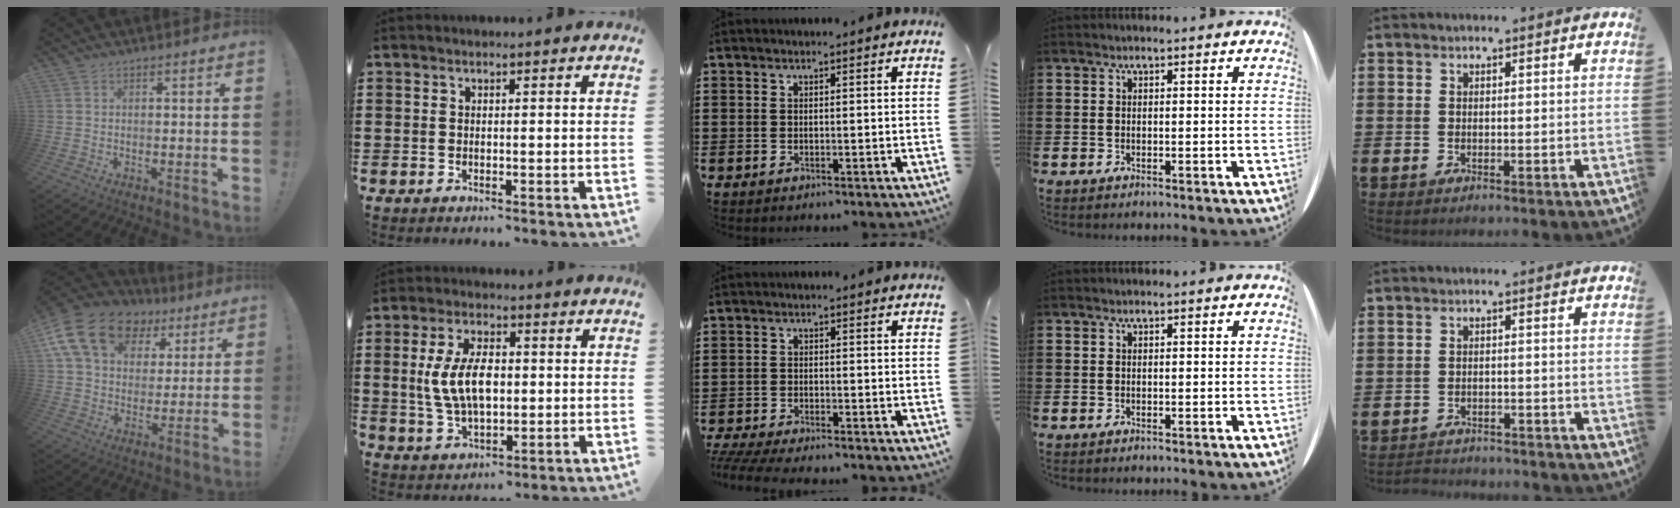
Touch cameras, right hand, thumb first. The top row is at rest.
{"thumb": {"total": 19.9, "force": [9.3, 13.5, 11.2], "torque": [-0.187, -0.033, 0.177]}, "index": {"total": 8.9, "force": [0.4, 4.7, 7.6], "torque": [-0.157, 0.005, 0.001]}, "middle": {"total": 2.9, "force": [-2.8, 0.0, 0.9], "torque": [-0.029, -0.007, -0.062]}, "little": {"total": 2.1, "force": [-2.1, 0.1, -0.3], "torque": [-0.003, 0.002, -0.047]}}